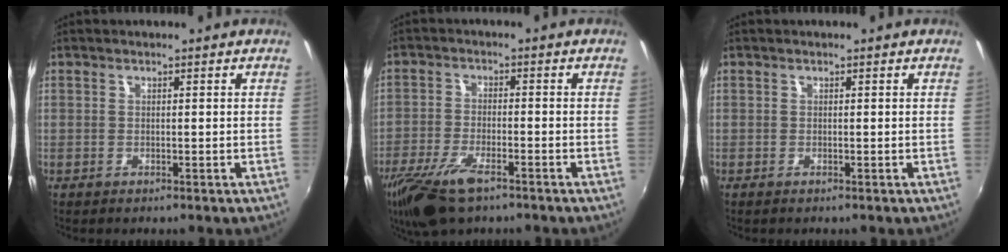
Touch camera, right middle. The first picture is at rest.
{"total": 10.5, "force": [-7.0, 3.7, 6.9], "torque": [-0.165, -0.027, -0.136]}
{"total": 0.0}